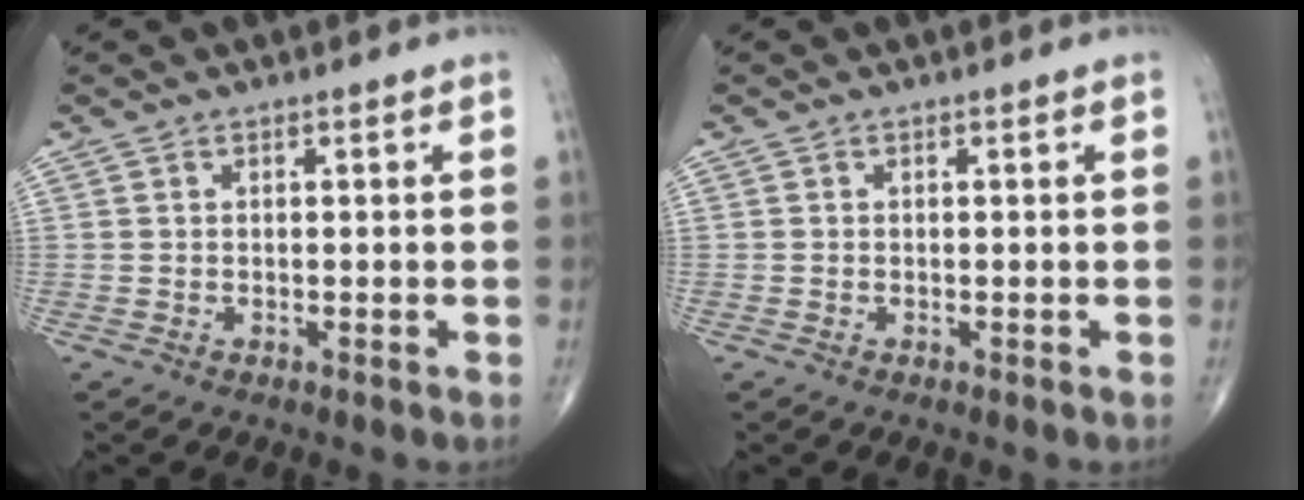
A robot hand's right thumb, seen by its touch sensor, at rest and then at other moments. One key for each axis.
{"total": 0.0}